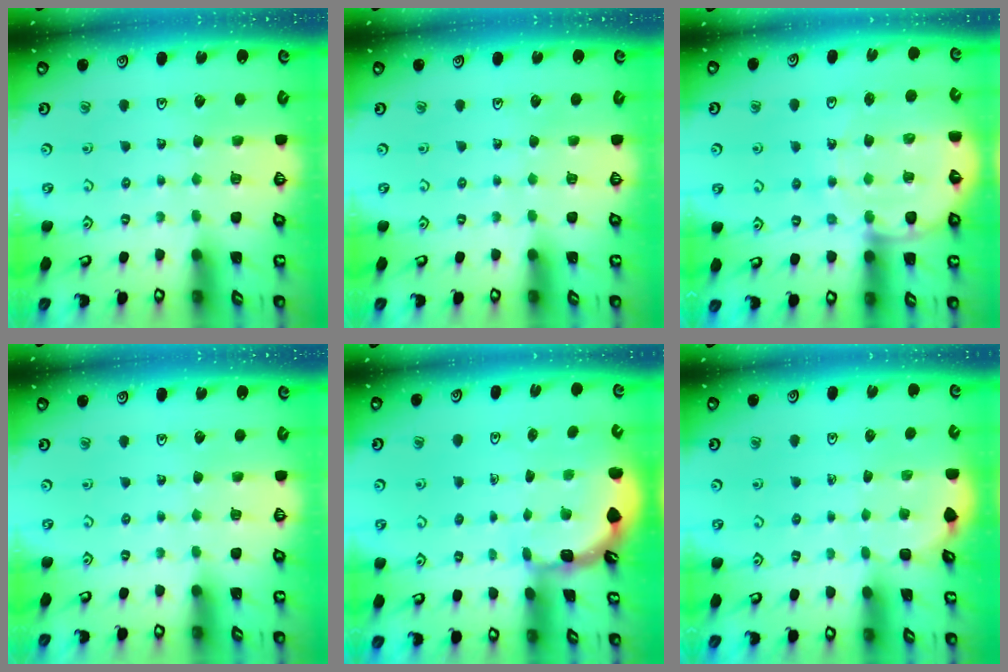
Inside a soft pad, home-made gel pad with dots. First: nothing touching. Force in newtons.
{"total": 0.0}
{"total": 10.8, "press": 10.4, "slide": 3.0}
{"total": 0.0}
{"total": 2.2, "press": 2.2, "slide": 0.4}
{"total": 1.8, "press": 1.7, "slide": 0.0}